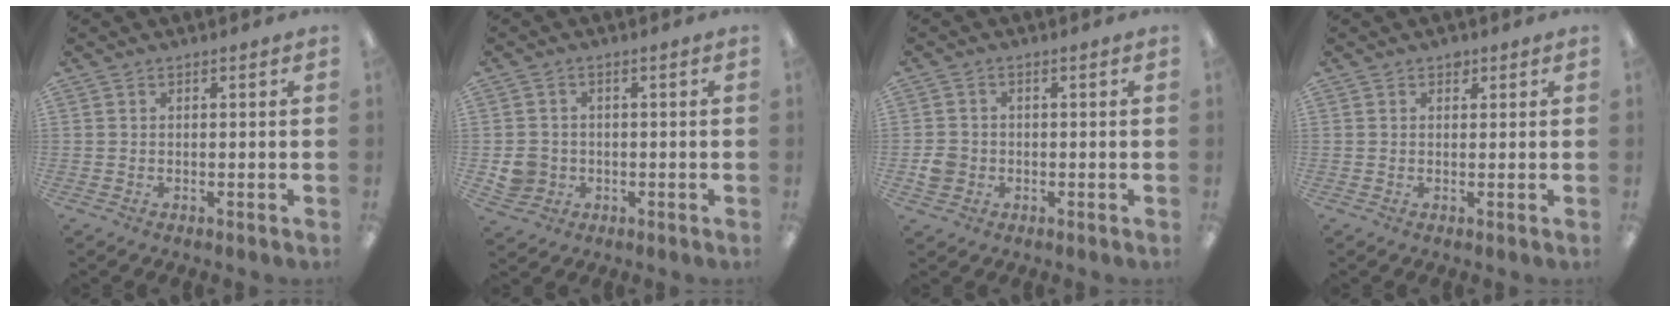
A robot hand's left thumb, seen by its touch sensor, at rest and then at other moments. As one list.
[{"total": 4.5, "force": [-0.8, 4.3, 1.1], "torque": [-0.015, 0.008, -0.011]}, {"total": 3.5, "force": [-0.9, 3.1, 1.2], "torque": [-0.011, 0.004, -0.016]}, {"total": 1.5, "force": [1.0, 1.0, 0.5], "torque": [-0.003, -0.001, 0.016]}]